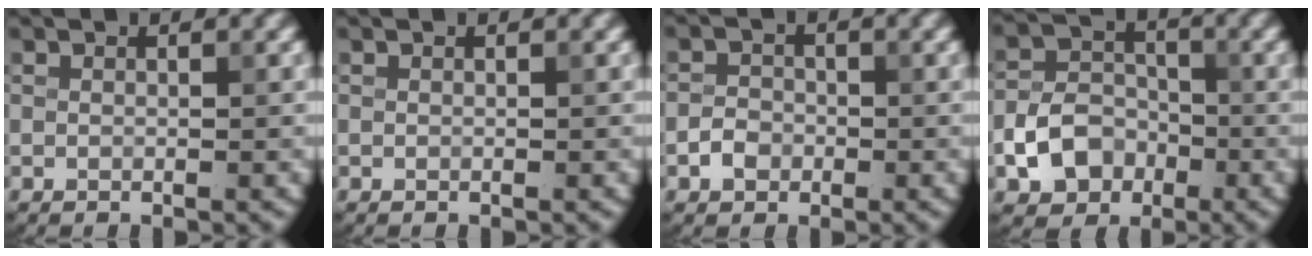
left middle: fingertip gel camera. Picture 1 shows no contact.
{"total": 0.0}
{"total": 1.8, "force": [-0.8, 1.4, 0.7], "torque": [-0.009, 0.003, -0.018]}
{"total": 4.7, "force": [-1.9, 3.7, 2.3], "torque": [-0.038, 0.001, -0.037]}